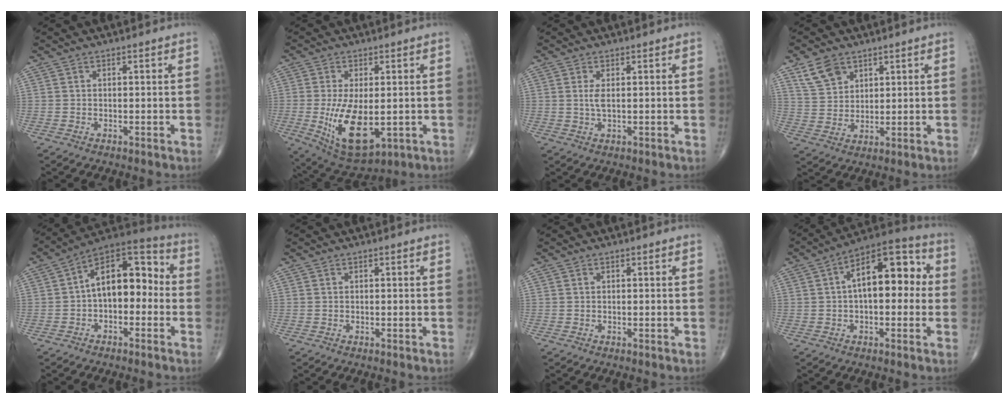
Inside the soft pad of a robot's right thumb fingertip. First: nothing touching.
{"total": 13.1, "force": [-2.0, 6.4, 11.2], "torque": [-0.192, -0.022, -0.014]}
{"total": 2.3, "force": [0.4, 0.8, 2.1], "torque": [-0.048, -0.003, 0.014]}
{"total": 6.6, "force": [4.1, 4.2, 2.9], "torque": [-0.040, -0.018, 0.086]}
{"total": 14.1, "force": [-0.3, 8.3, 11.5], "torque": [-0.139, 0.048, -0.023]}
{"total": 0.0}
{"total": 0.0}
{"total": 15.0, "force": [1.7, 7.5, 12.9], "torque": [-0.171, 0.042, 0.015]}